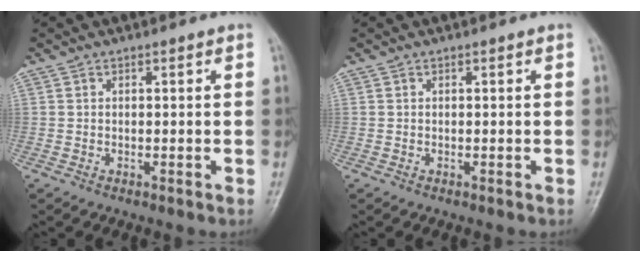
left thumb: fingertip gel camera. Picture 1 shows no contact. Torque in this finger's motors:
{"motor_torque": [0.00, 0.01, 0.00, 0.00, 0.00]}